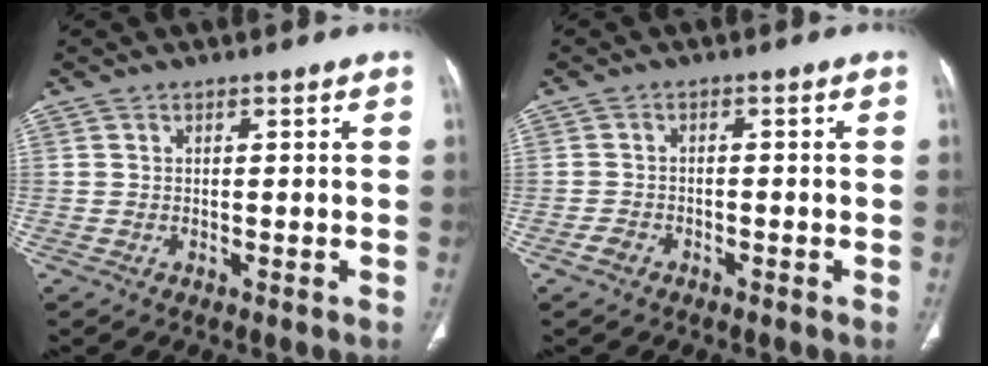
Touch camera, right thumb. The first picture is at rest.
{"total": 1.9, "force": [-1.3, 1.2, 0.7], "torque": [-0.019, 0.009, -0.024]}